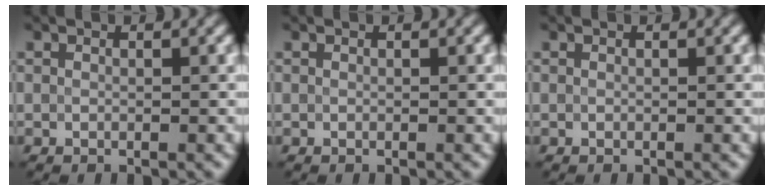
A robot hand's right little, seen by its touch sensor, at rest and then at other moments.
{"total": 0.0}
{"total": 0.0}